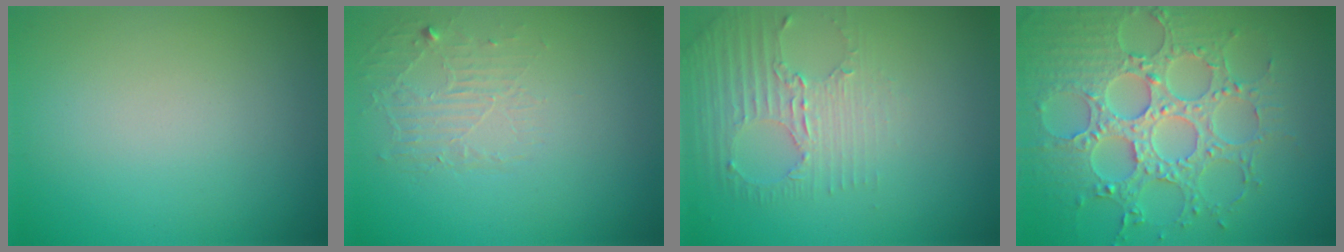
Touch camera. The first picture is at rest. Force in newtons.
{"total": 1.8, "press": 0.4, "slide": 1.8}
{"total": 2.9, "press": 2.3, "slide": 1.8}
{"total": 6.9, "press": 5.8, "slide": 3.7}